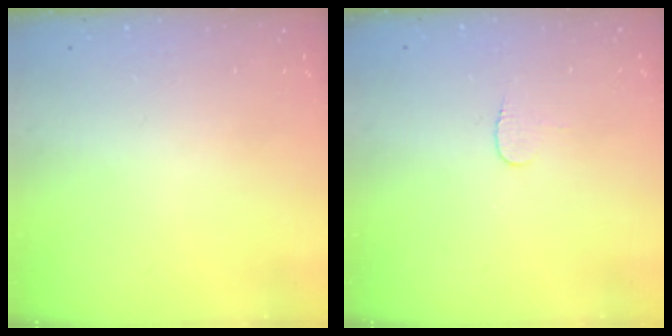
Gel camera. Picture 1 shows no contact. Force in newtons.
{"total": 3.7, "press": 3.7, "slide": 0.3}